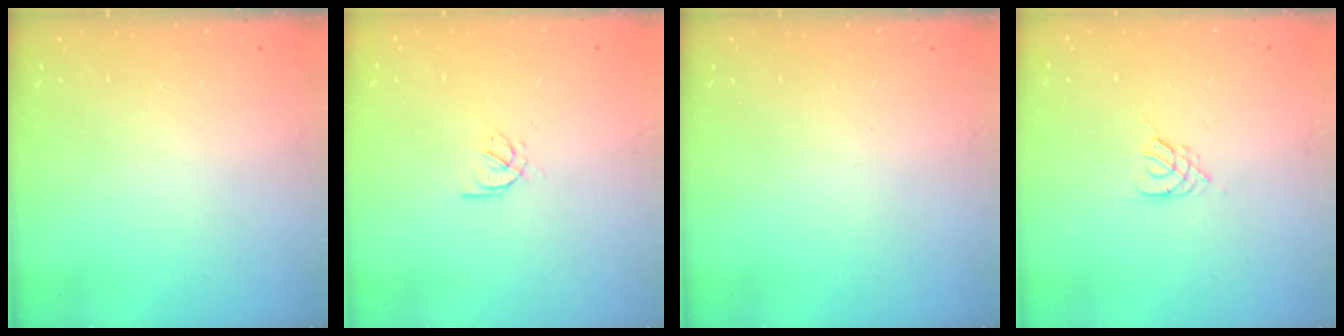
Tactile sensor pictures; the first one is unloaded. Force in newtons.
{"total": 2.6, "press": 2.5, "slide": 0.6}
{"total": 0.0}
{"total": 2.6, "press": 2.5, "slide": 0.5}